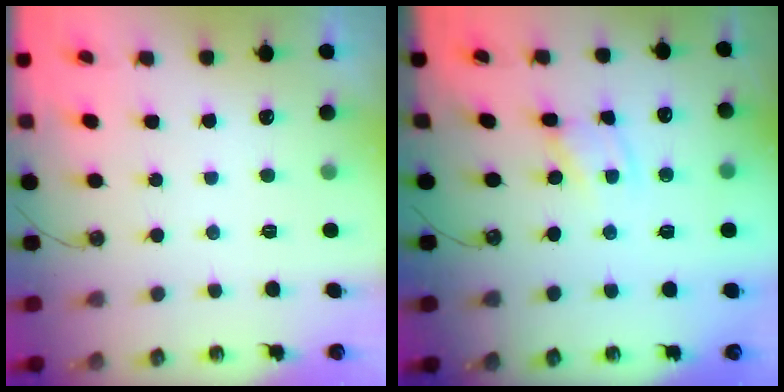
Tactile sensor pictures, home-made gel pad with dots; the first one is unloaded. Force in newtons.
{"total": 2.6, "press": 2.6, "slide": 0.2}